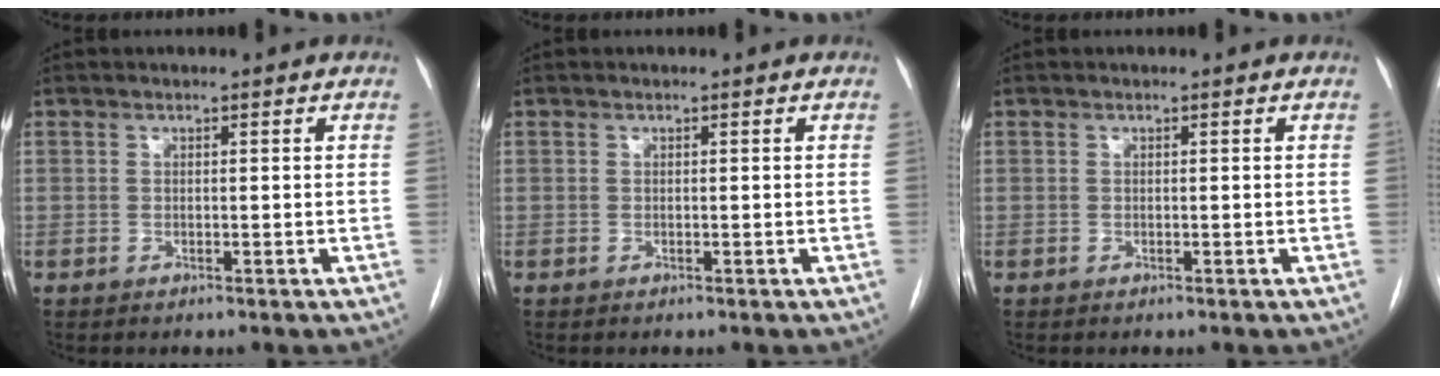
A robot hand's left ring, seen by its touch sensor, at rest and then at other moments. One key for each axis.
{"total": 0.0}
{"total": 0.0}